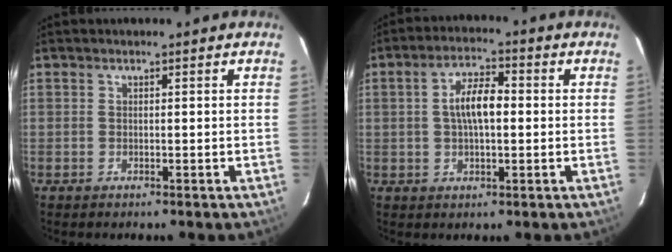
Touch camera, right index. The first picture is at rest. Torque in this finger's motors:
{"motor_torque": [0.45, 0.00, 0.31, 0.05]}